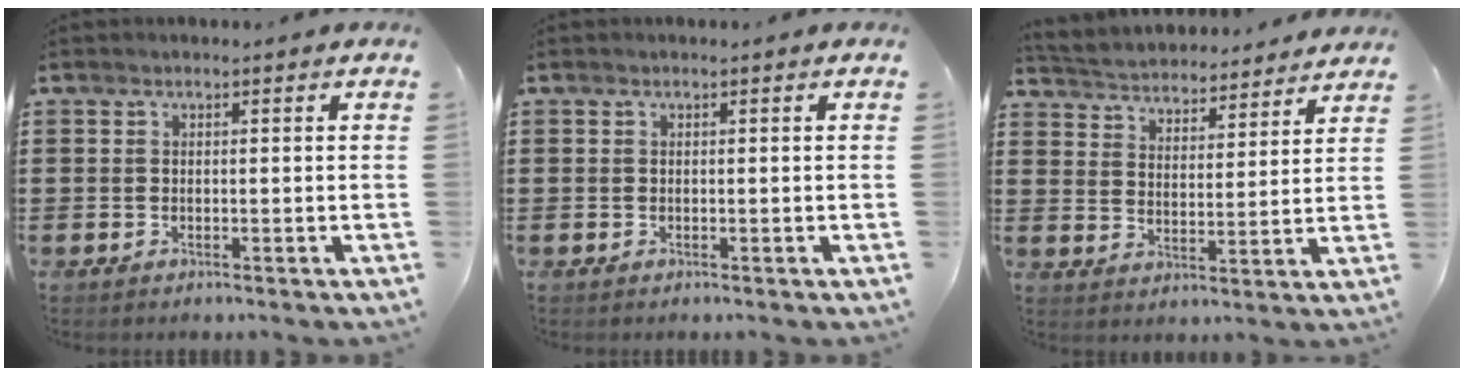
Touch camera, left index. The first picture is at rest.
{"total": 0.0}
{"total": 3.8, "force": [3.8, 0.2, -0.4], "torque": [-0.017, -0.032, 0.061]}